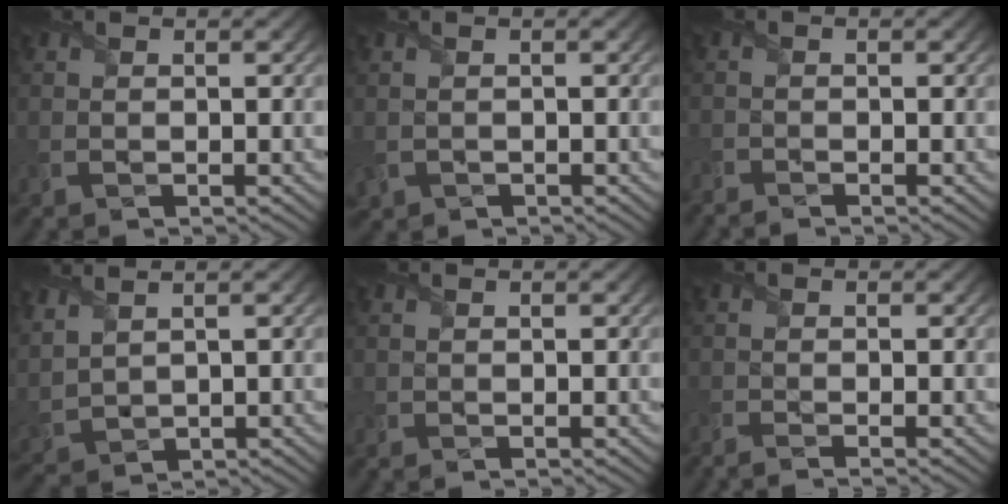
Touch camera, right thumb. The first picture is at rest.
{"total": 0.9, "force": [-0.2, 0.8, 0.3], "torque": [-0.017, -0.006, -0.002]}
{"total": 1.7, "force": [-1.7, 0.1, 0.1], "torque": [-0.007, -0.008, -0.039]}
{"total": 4.2, "force": [2.7, 1.8, 2.6], "torque": [-0.096, 0.005, 0.063]}
{"total": 0.0}
{"total": 1.9, "force": [-1.6, -0.2, 1.0], "torque": [-0.026, -0.004, -0.036]}